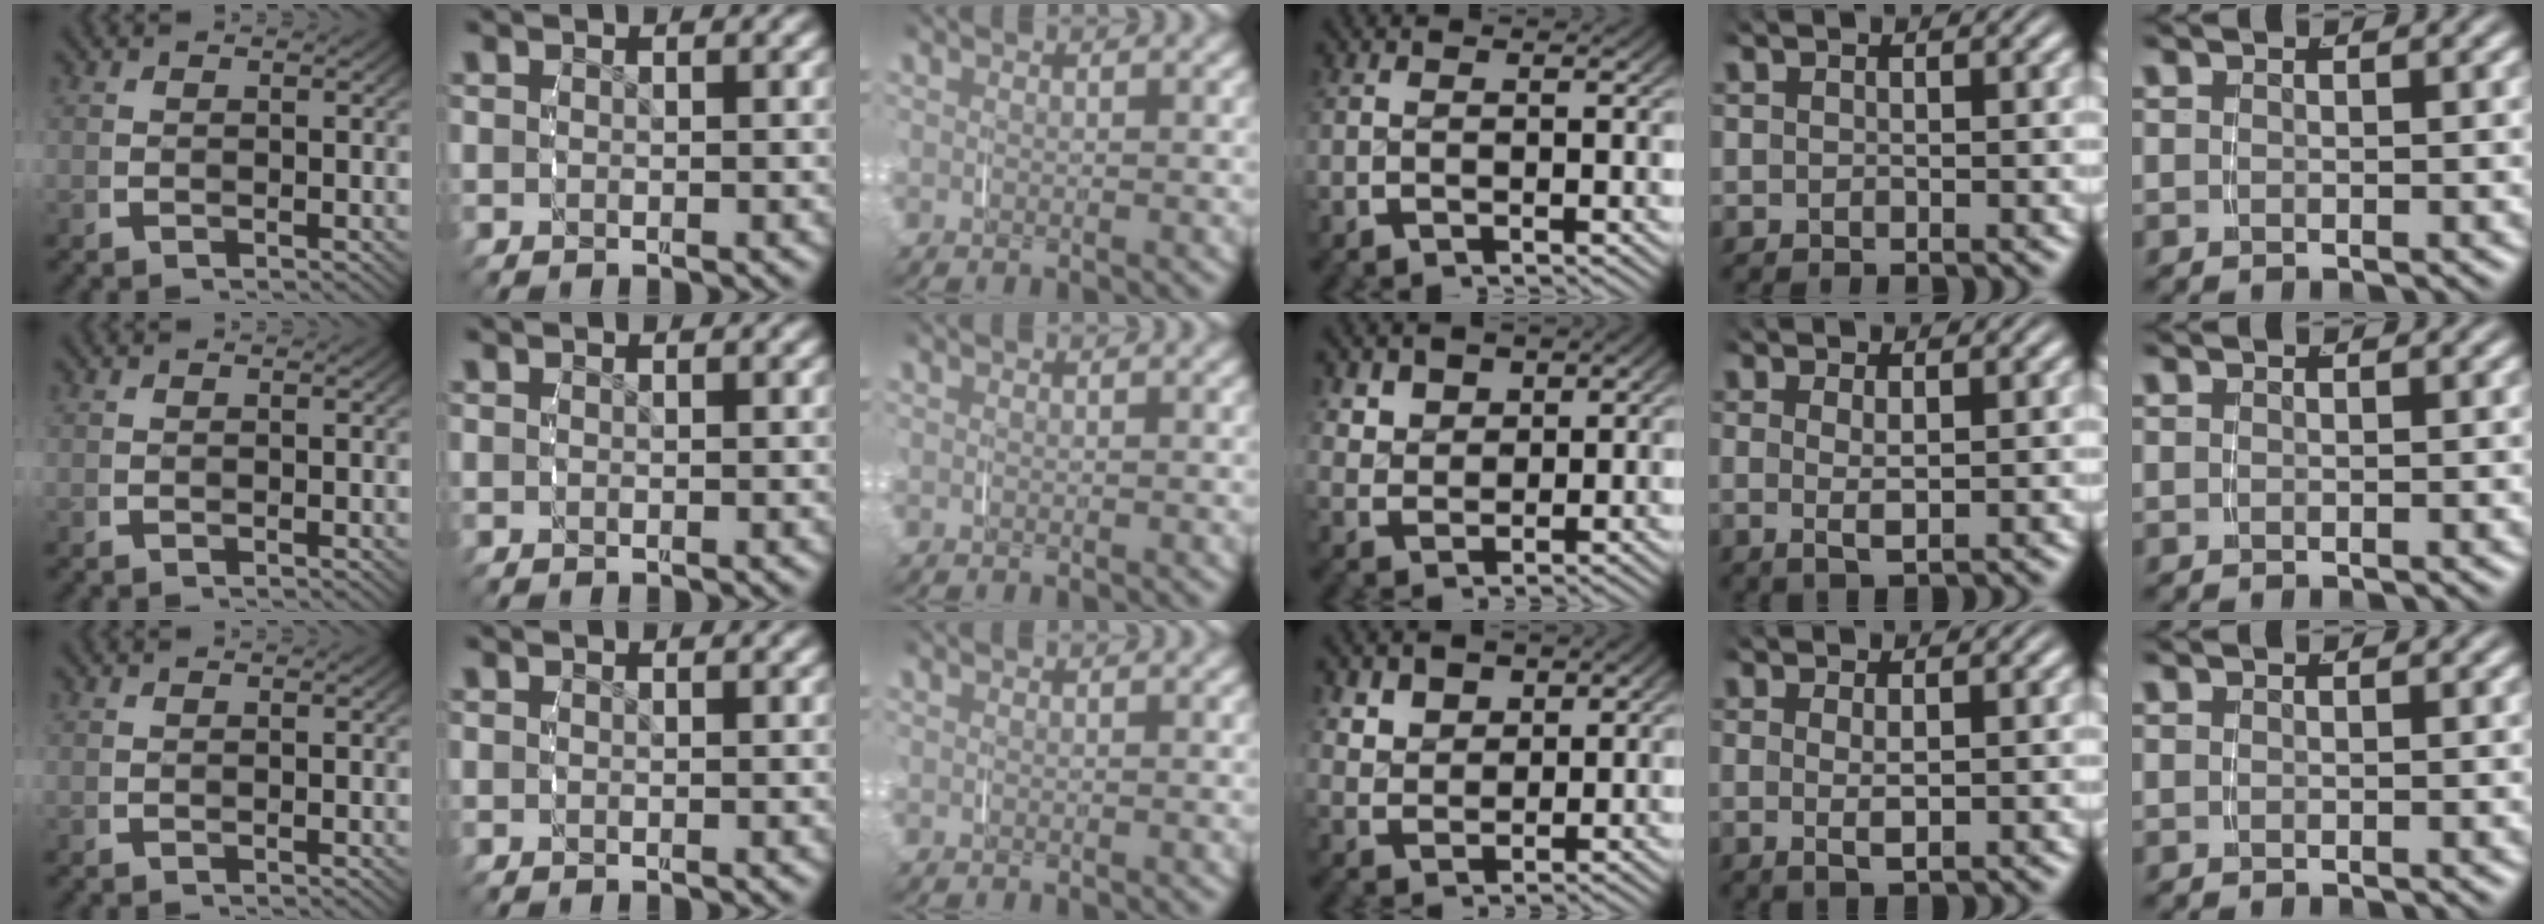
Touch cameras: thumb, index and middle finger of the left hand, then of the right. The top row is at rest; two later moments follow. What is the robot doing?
{"motion": "grasp_and_lifting", "object": "pen bag"}